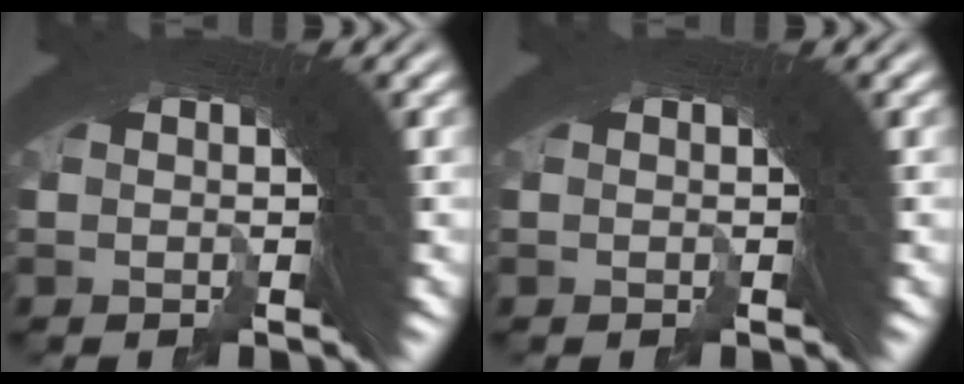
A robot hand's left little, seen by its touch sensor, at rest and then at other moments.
{"total": 0.0}